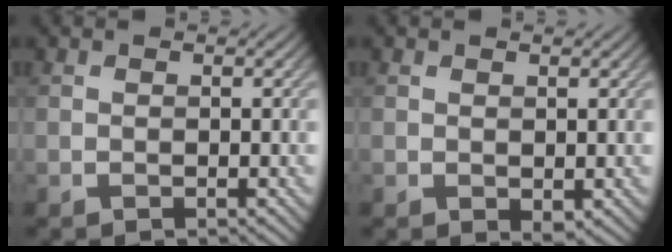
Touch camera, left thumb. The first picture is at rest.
{"total": 1.0, "force": [0.1, 0.6, 0.8], "torque": [-0.012, -0.006, 0.006]}